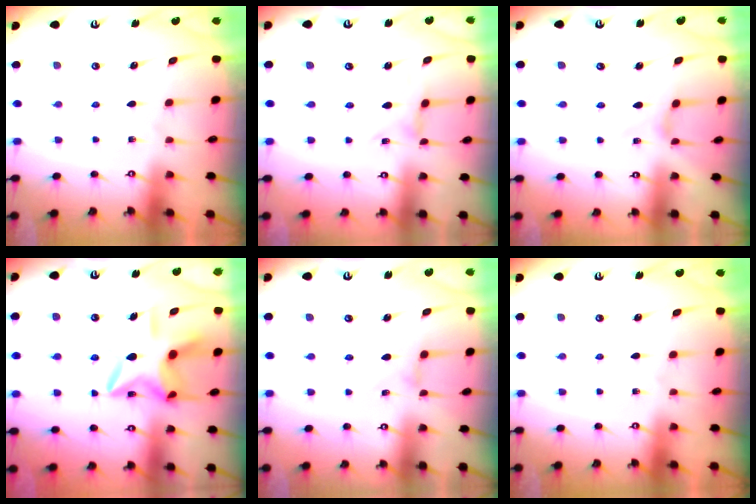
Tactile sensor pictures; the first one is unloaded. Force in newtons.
{"total": 0.8, "press": 0.7, "slide": 0.2}
{"total": 1.3, "press": 1.2, "slide": 0.4}
{"total": 13.1, "press": 13.1, "slide": 1.1}
{"total": 1.4, "press": 1.3, "slide": 0.4}
{"total": 0.0}